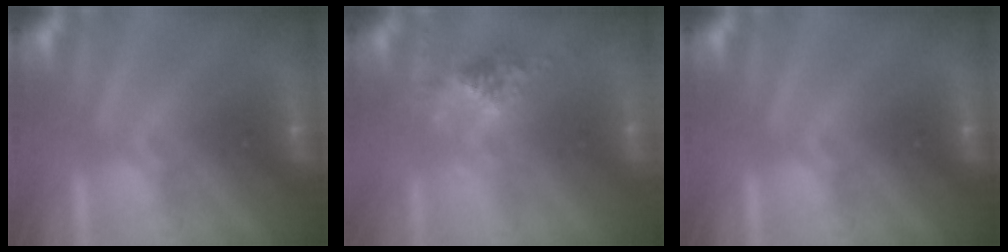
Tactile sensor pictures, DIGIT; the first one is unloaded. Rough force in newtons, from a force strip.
{"total": 2.4}
{"total": 0.0}